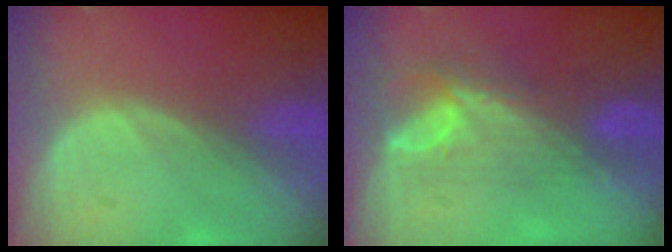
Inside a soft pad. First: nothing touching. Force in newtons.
{"total": 7.9, "press": 6.6, "slide": 4.4}